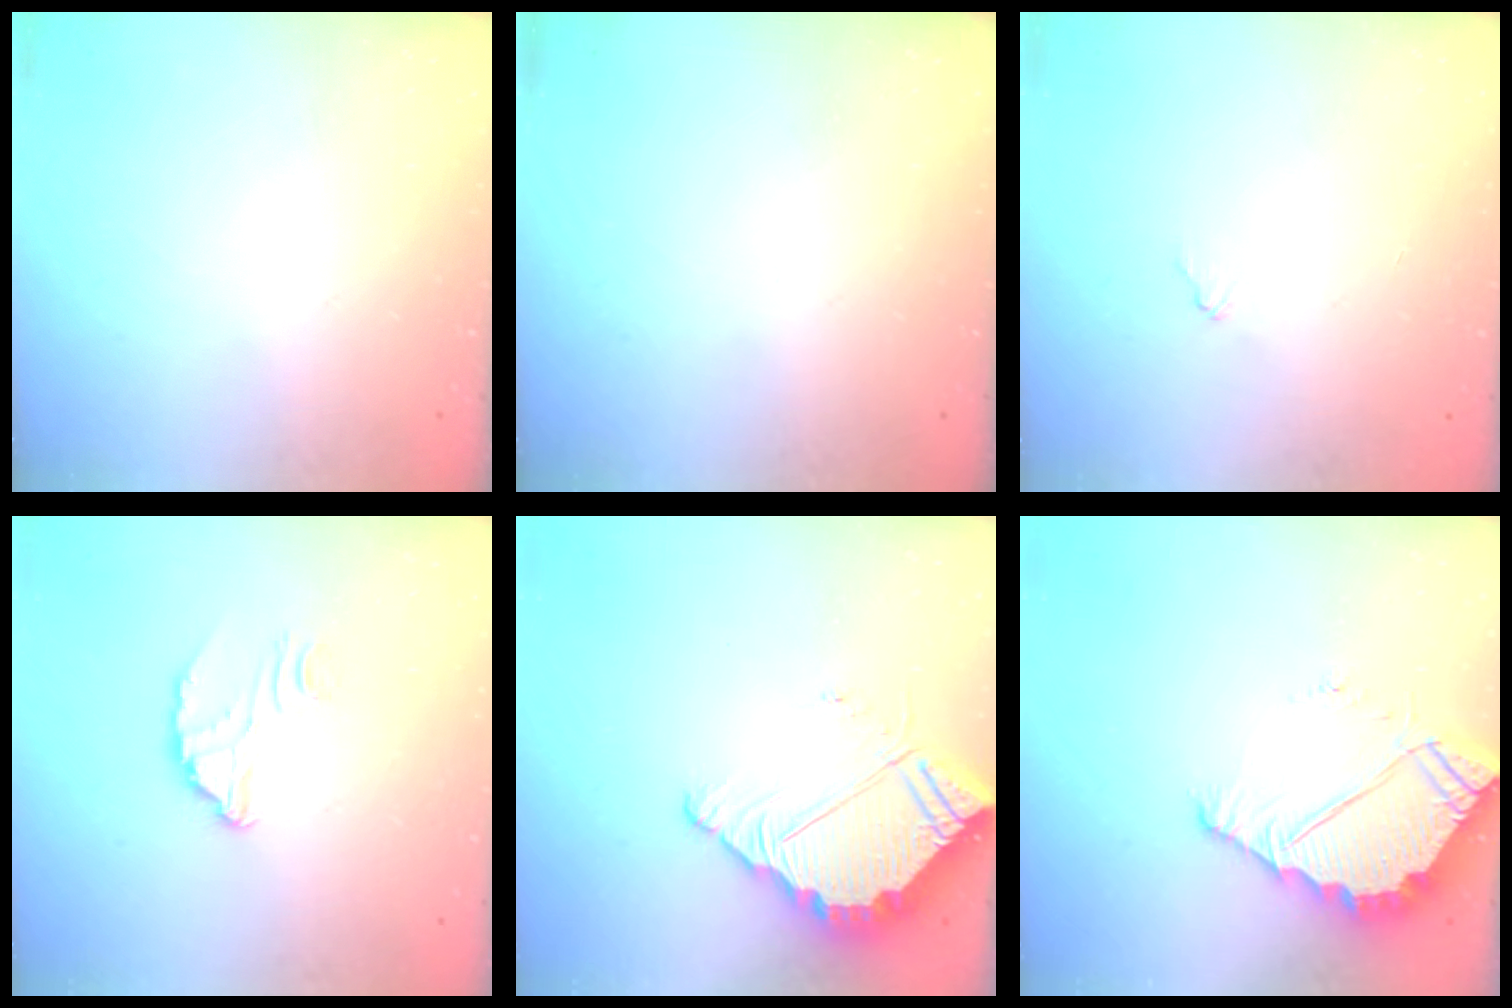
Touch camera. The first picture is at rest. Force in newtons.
{"total": 0.0}
{"total": 3.4, "press": 3.4, "slide": 0.3}
{"total": 2.9, "press": 2.9, "slide": 0.2}
{"total": 5.9, "press": 5.9, "slide": 0.2}
{"total": 5.3, "press": 5.3, "slide": 0.3}